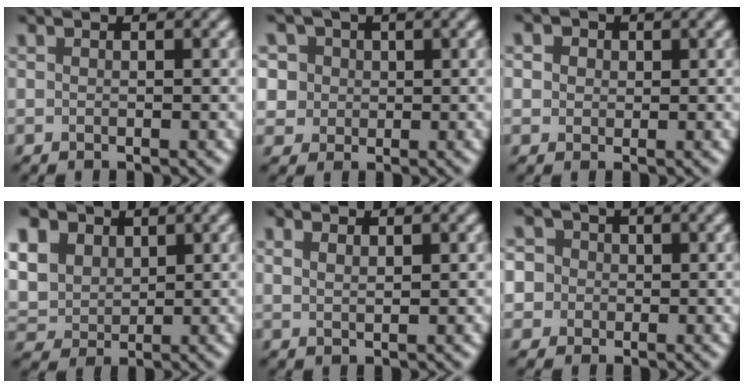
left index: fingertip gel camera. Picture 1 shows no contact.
{"total": 5.6, "force": [2.4, 4.5, 2.2], "torque": [-0.040, 0.020, 0.019]}
{"total": 4.1, "force": [1.9, 3.1, 2.0], "torque": [-0.031, 0.024, 0.007]}
{"total": 11.9, "force": [5.4, 8.7, 6.2], "torque": [-0.156, 0.036, 0.089]}
{"total": 1.3, "force": [0.8, 0.5, 0.8], "torque": [-0.020, 0.002, 0.020]}
{"total": 6.7, "force": [1.8, 5.9, 2.7], "torque": [-0.047, 0.037, -0.007]}